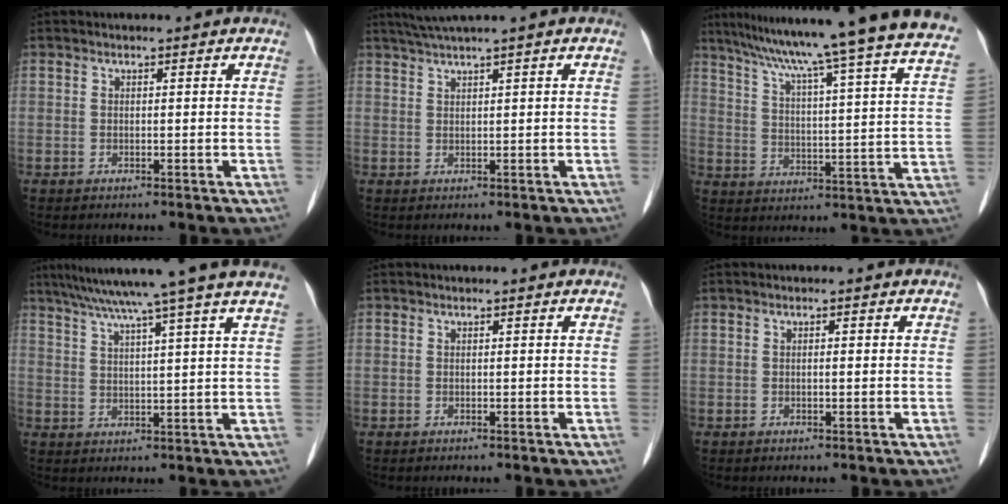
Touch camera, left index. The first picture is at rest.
{"total": 3.0, "force": [2.3, -1.0, 1.7], "torque": [-0.040, 0.011, 0.051]}
{"total": 28.5, "force": [24.6, -0.9, 14.3], "torque": [-0.230, -0.051, 0.319]}
{"total": 16.4, "force": [13.4, -2.3, 9.1], "torque": [-0.153, 0.006, 0.180]}
{"total": 0.0}
{"total": 0.6, "force": [0.0, 0.2, 0.6], "torque": [-0.011, 0.000, 0.002]}